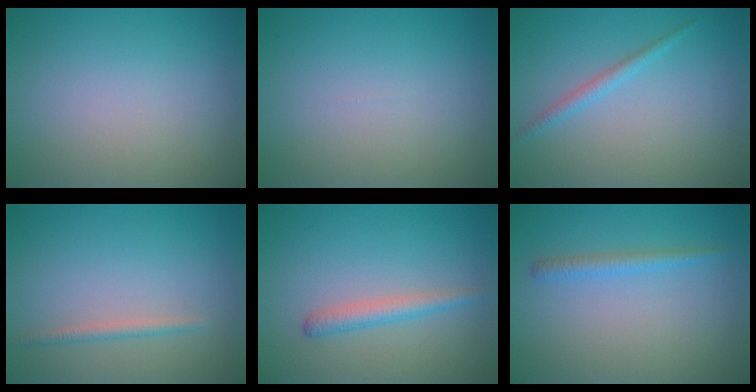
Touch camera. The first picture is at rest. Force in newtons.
{"total": 0.0}
{"total": 1.4, "press": 1.4, "slide": 0.1}
{"total": 1.1, "press": 1.1, "slide": 0.1}
{"total": 1.9, "press": 1.9, "slide": 0.1}
{"total": 1.5, "press": 1.5, "slide": 0.1}